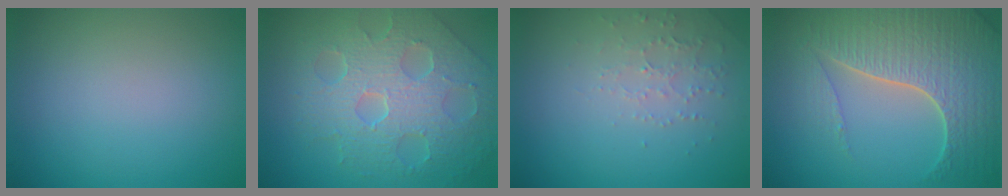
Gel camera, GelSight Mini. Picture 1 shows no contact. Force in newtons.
{"total": 8.7, "press": 5.9, "slide": 6.4}
{"total": 1.9, "press": 1.8, "slide": 0.6}
{"total": 7.5, "press": 5.6, "slide": 5.1}